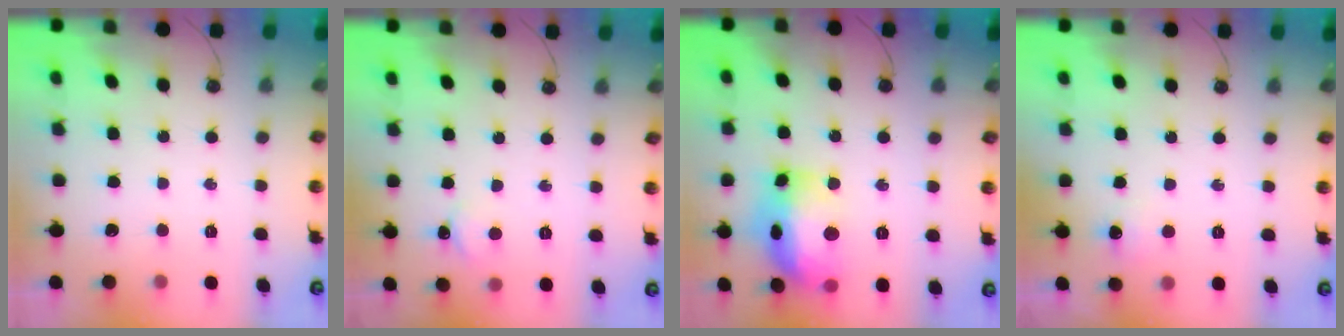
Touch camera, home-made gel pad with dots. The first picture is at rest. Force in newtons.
{"total": 2.4, "press": 2.4, "slide": 0.3}
{"total": 18.9, "press": 18.8, "slide": 1.6}
{"total": 5.2, "press": 5.2, "slide": 0.6}